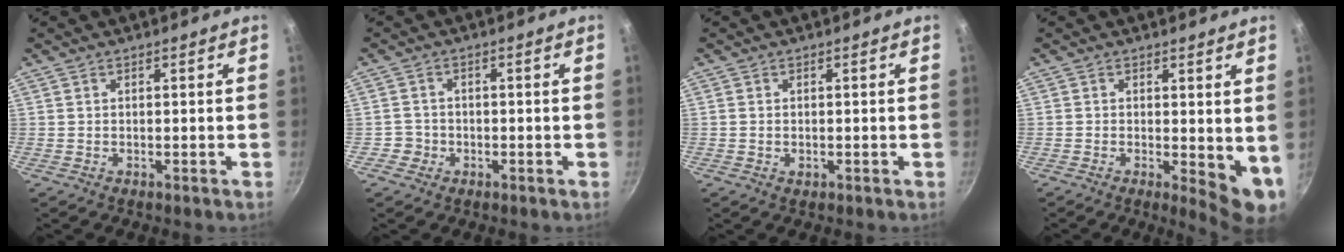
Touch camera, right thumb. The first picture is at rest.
{"total": 2.7, "force": [-1.1, 2.4, 0.2], "torque": [0.012, 0.017, -0.018]}
{"total": 1.0, "force": [-0.2, 0.8, 0.6], "torque": [-0.010, 0.000, -0.004]}
{"total": 7.1, "force": [0.1, 2.8, 6.5], "torque": [-0.072, -0.015, 0.002]}